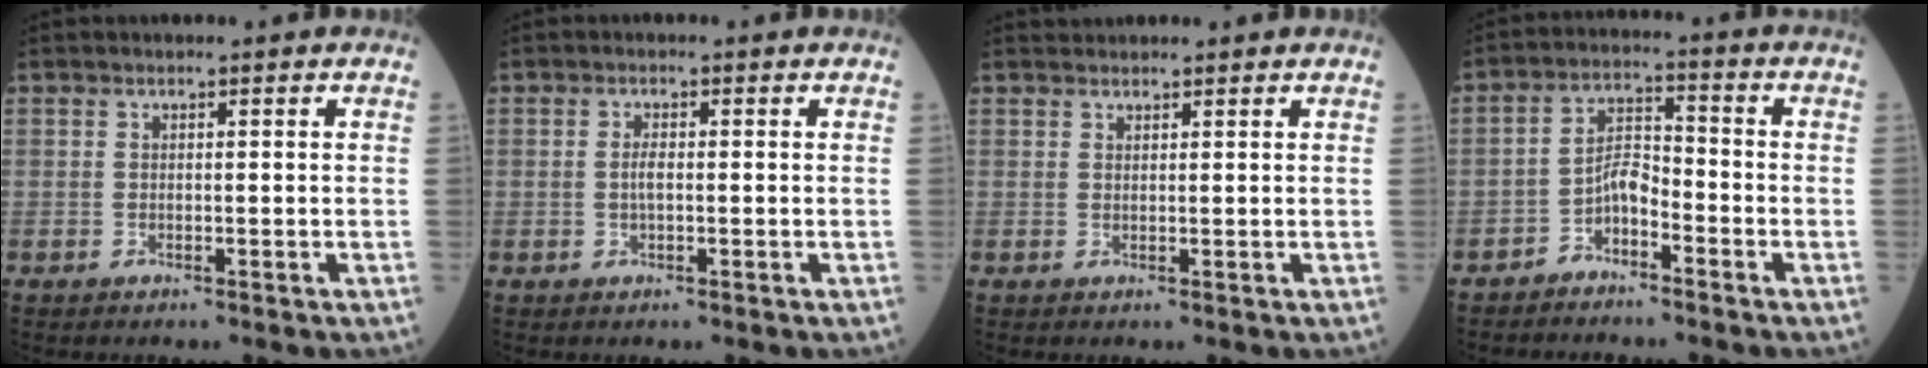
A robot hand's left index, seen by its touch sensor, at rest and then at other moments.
{"total": 1.5, "force": [-0.2, 0.5, 1.4], "torque": [-0.029, 0.002, -0.004]}
{"total": 1.2, "force": [1.2, 0.1, -0.1], "torque": [-0.006, 0.019, 0.026]}
{"total": 4.2, "force": [-2.9, 1.7, 2.6], "torque": [-0.045, 0.009, -0.057]}